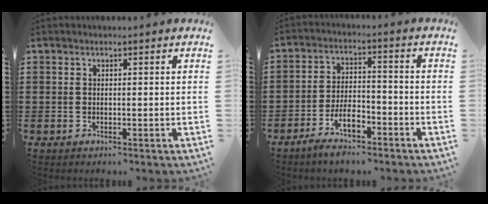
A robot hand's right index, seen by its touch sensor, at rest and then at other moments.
{"total": 6.1, "force": [-4.0, 2.2, 3.9], "torque": [-0.076, 0.009, -0.076]}